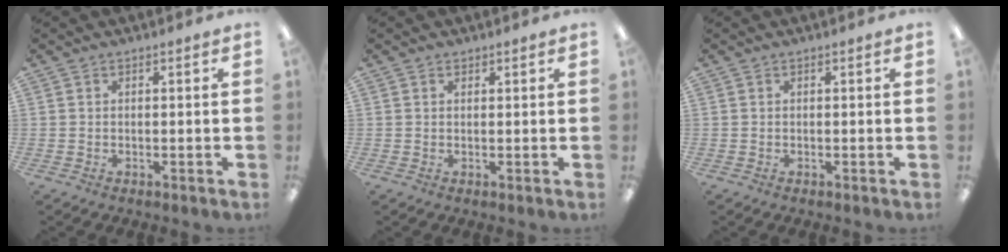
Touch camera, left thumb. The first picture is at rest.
{"total": 0.7, "force": [0.6, 0.4, 0.2], "torque": [0.003, -0.003, 0.008]}
{"total": 0.0}